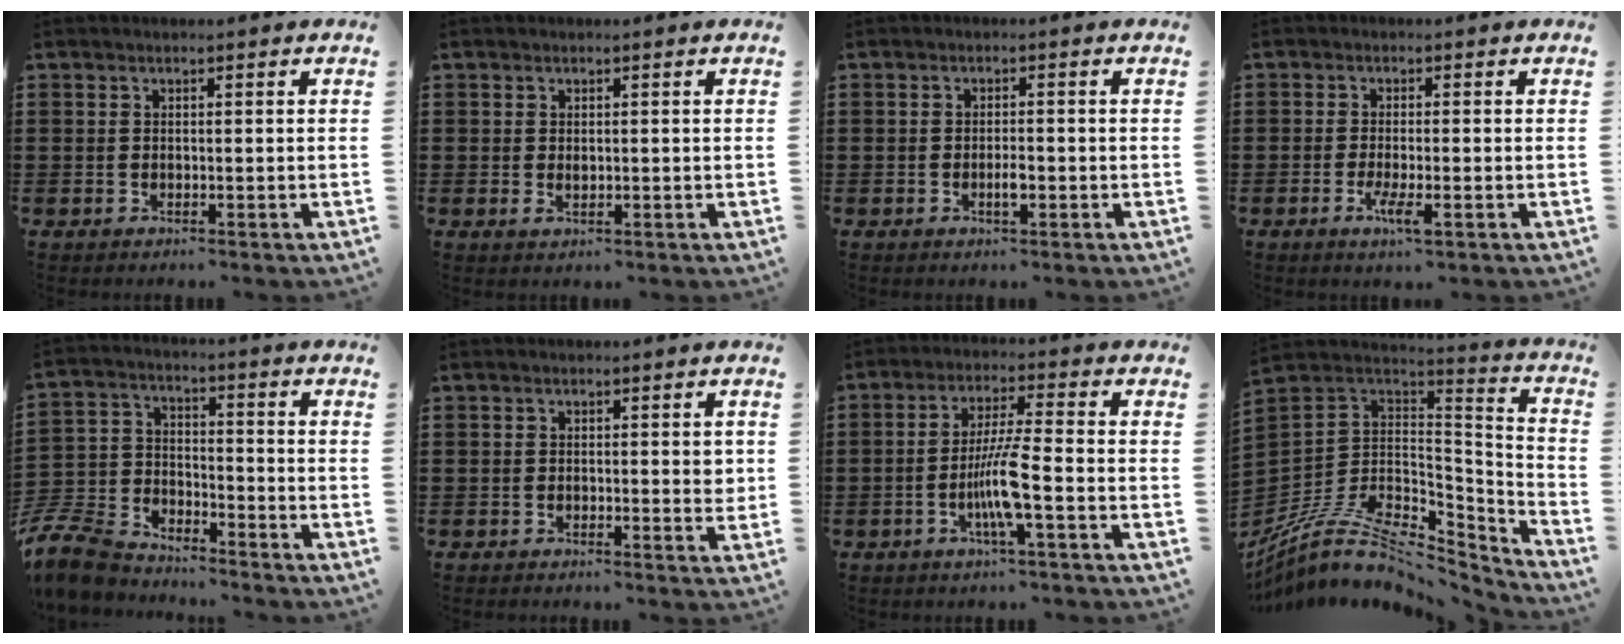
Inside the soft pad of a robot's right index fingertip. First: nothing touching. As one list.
[{"total": 0.9, "force": [0.1, 0.5, 0.8], "torque": [-0.016, 0.004, 0.001]}, {"total": 2.4, "force": [-0.7, 0.7, 2.1], "torque": [-0.039, 0.002, -0.013]}, {"total": 3.8, "force": [-1.7, 0.6, 3.3], "torque": [-0.068, -0.013, -0.031]}, {"total": 9.0, "force": [-8.5, 2.2, 1.8], "torque": [-0.064, 0.012, -0.175]}, {"total": 1.7, "force": [-0.3, 0.4, 1.6], "torque": [-0.030, -0.003, -0.006]}, {"total": 7.5, "force": [-2.5, 0.4, 7.1], "torque": [-0.140, -0.011, -0.052]}, {"total": 10.8, "force": [-6.8, 5.1, 6.6], "torque": [-0.146, 0.003, -0.127]}]